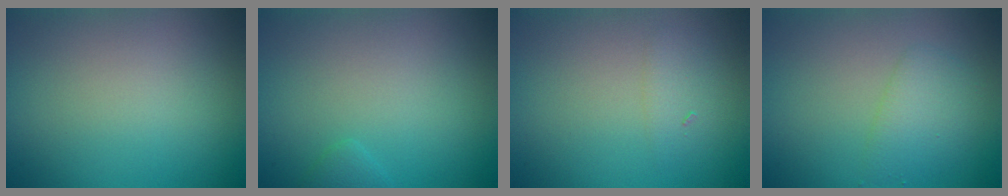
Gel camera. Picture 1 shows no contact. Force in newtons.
{"total": 0.8, "press": 0.8, "slide": 0.1}
{"total": 1.3, "press": 1.3, "slide": 0.1}
{"total": 2.4, "press": 2.4, "slide": 0.1}